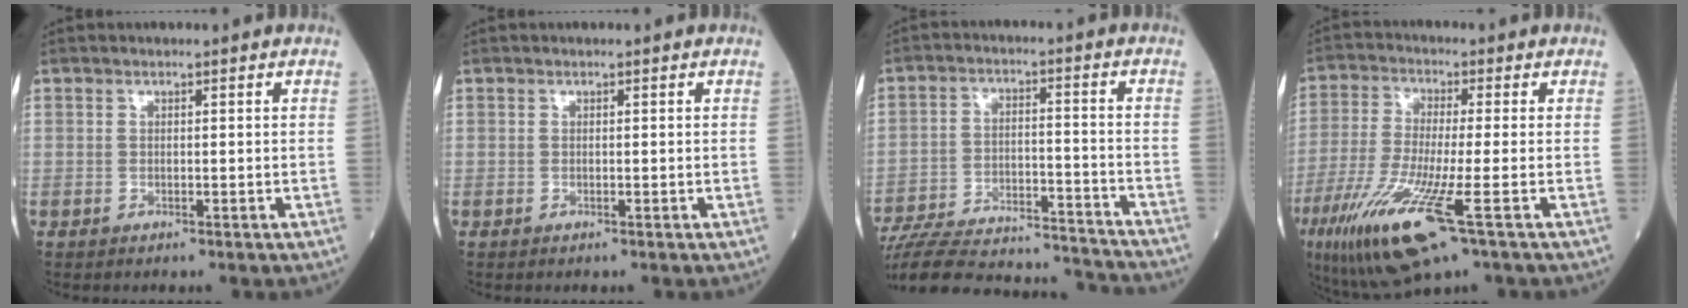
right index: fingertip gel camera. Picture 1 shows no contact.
{"total": 0.0}
{"total": 22.5, "force": [-21.4, 3.2, 6.4], "torque": [-0.121, -0.003, -0.310]}
{"total": 13.7, "force": [-6.3, 1.1, 12.1], "torque": [-0.253, -0.041, -0.113]}